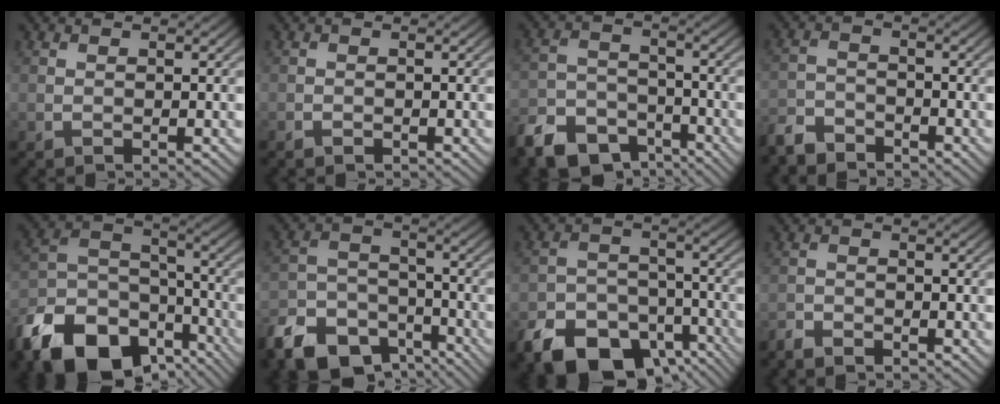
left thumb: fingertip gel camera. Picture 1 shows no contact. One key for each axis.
{"total": 0.7, "fx": -0.5, "fy": 0.3, "fz": 0.2, "tx": -0.003, "ty": -0.003, "tz": -0.009}
{"total": 9.8, "fx": -7.2, "fy": 5.3, "fz": 4.1, "tx": -0.092, "ty": -0.019, "tz": -0.140}
{"total": 4.4, "fx": -3.9, "fy": 1.7, "fz": 1.1, "tx": -0.023, "ty": -0.008, "tz": -0.090}
{"total": 17.4, "fx": -11.1, "fy": 10.1, "fz": 8.7, "tx": -0.219, "ty": -0.041, "tz": -0.197}
{"total": 12.4, "fx": -8.6, "fy": 6.9, "fz": 5.7, "tx": -0.133, "ty": -0.024, "tz": -0.159}
{"total": 12.7, "fx": -8.2, "fy": 7.3, "fz": 6.4, "tx": -0.125, "ty": -0.020, "tz": -0.145}
{"total": 2.0, "fx": -1.8, "fy": 0.7, "fz": 0.4, "tx": -0.009, "ty": -0.005, "tz": -0.044}